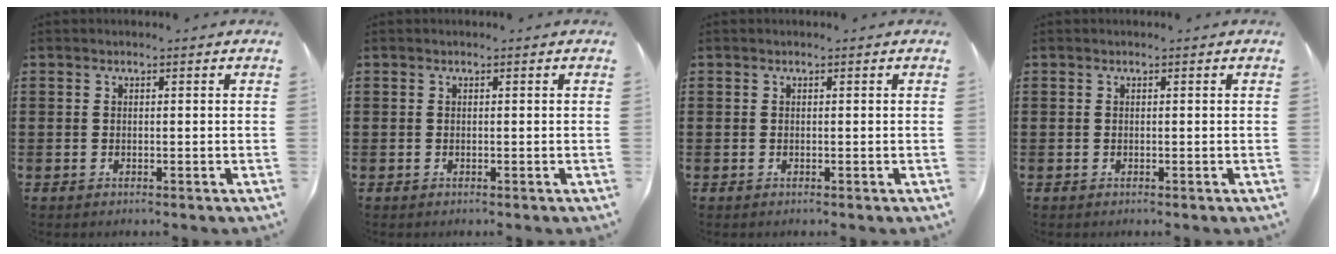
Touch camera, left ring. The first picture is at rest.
{"total": 0.0}
{"total": 0.0}
{"total": 0.0}